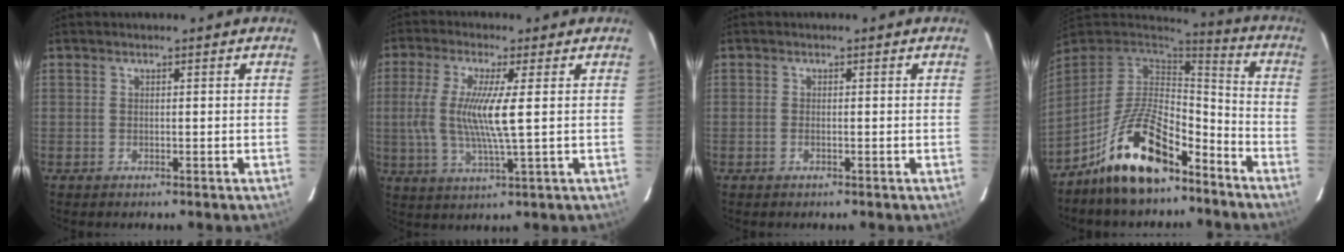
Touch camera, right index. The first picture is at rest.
{"total": 10.2, "force": [0.7, 0.5, 10.1], "torque": [-0.201, -0.006, 0.016]}
{"total": 0.7, "force": [-0.3, 0.3, 0.5], "torque": [-0.011, 0.001, -0.006]}
{"total": 17.6, "force": [-11.3, 7.4, 11.3], "torque": [-0.229, 0.009, -0.199]}